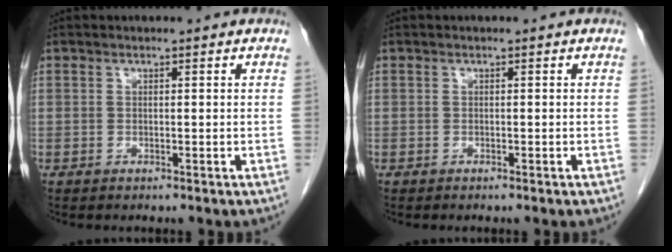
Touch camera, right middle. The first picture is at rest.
{"total": 0.0}